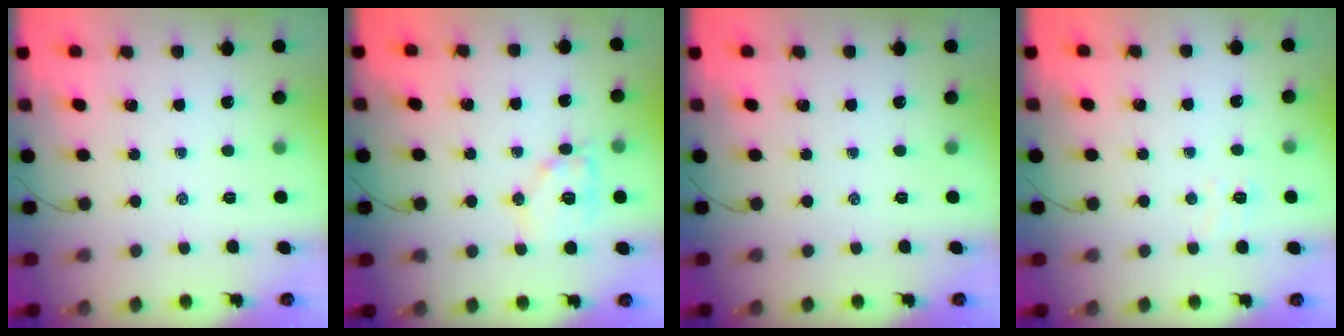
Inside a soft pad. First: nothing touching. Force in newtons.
{"total": 11.1, "press": 11.1, "slide": 1.2}
{"total": 0.0}
{"total": 4.2, "press": 4.1, "slide": 0.9}